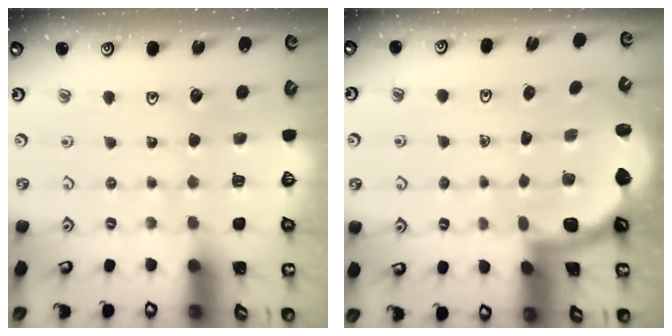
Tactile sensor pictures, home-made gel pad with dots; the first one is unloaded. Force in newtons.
{"total": 1.6, "press": 1.6, "slide": 0.1}